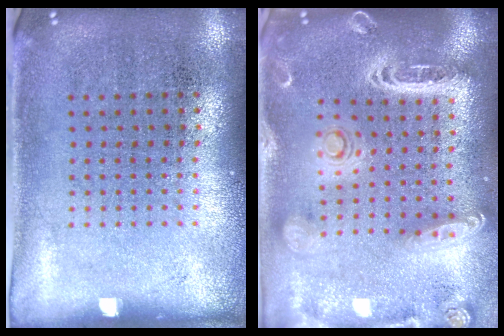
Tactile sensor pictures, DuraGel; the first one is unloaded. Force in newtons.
{"total": 2.8, "press": 2.4, "slide": 1.4}